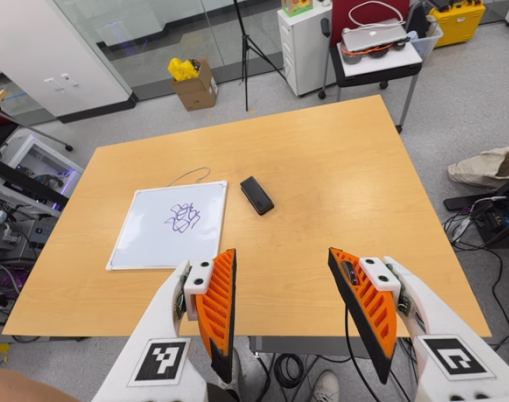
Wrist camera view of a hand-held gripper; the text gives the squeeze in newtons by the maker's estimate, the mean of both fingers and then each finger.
{"total": 0.0}